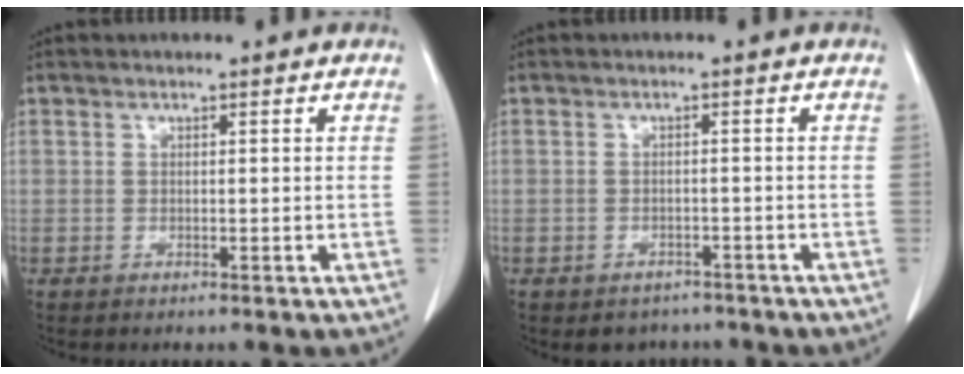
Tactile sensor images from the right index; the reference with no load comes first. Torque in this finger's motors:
{"motor_torque": [0.34, -0.29, 0.09, 0.01]}